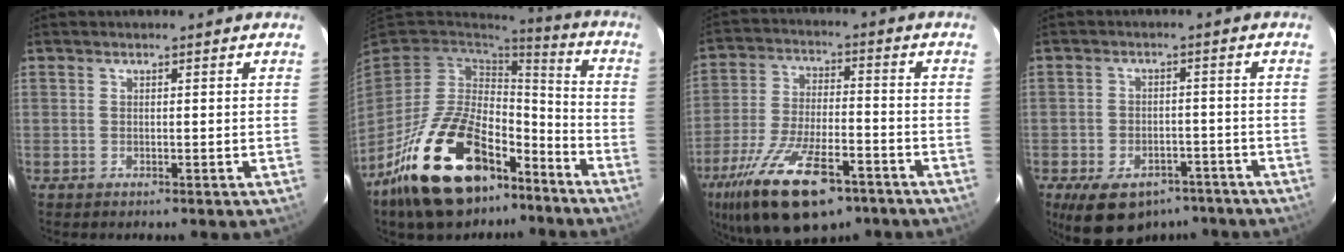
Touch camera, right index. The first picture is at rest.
{"total": 24.2, "force": [-15.0, 12.1, 14.7], "torque": [-0.288, 0.003, -0.234]}
{"total": 20.1, "force": [-12.8, 7.7, 13.5], "torque": [-0.274, -0.044, -0.210]}
{"total": 12.8, "force": [-9.1, 7.2, 5.5], "torque": [-0.127, 0.001, -0.118]}